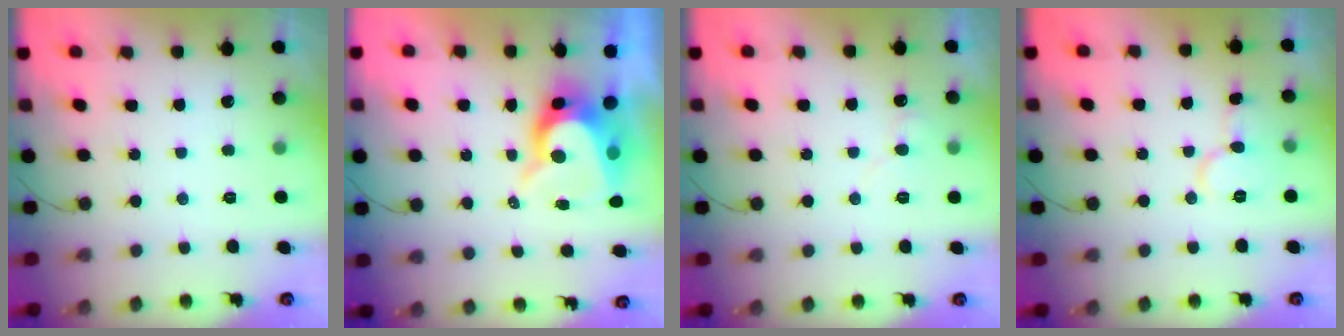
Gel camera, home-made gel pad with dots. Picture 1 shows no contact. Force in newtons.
{"total": 10.8, "press": 10.8, "slide": 1.1}
{"total": 4.5, "press": 4.5, "slide": 0.5}
{"total": 8.6, "press": 8.5, "slide": 0.6}